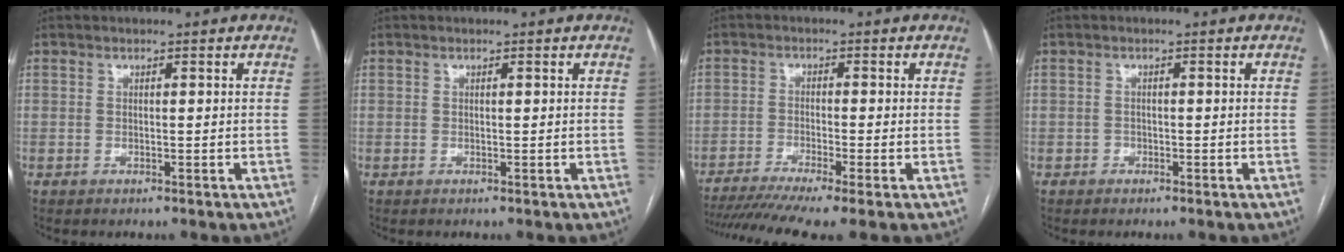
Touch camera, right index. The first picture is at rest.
{"total": 0.0}
{"total": 10.8, "force": [-8.3, -0.1, 6.9], "torque": [-0.108, -0.015, -0.133]}
{"total": 0.6, "force": [-0.5, 0.4, 0.1], "torque": [-0.001, 0.002, -0.011]}